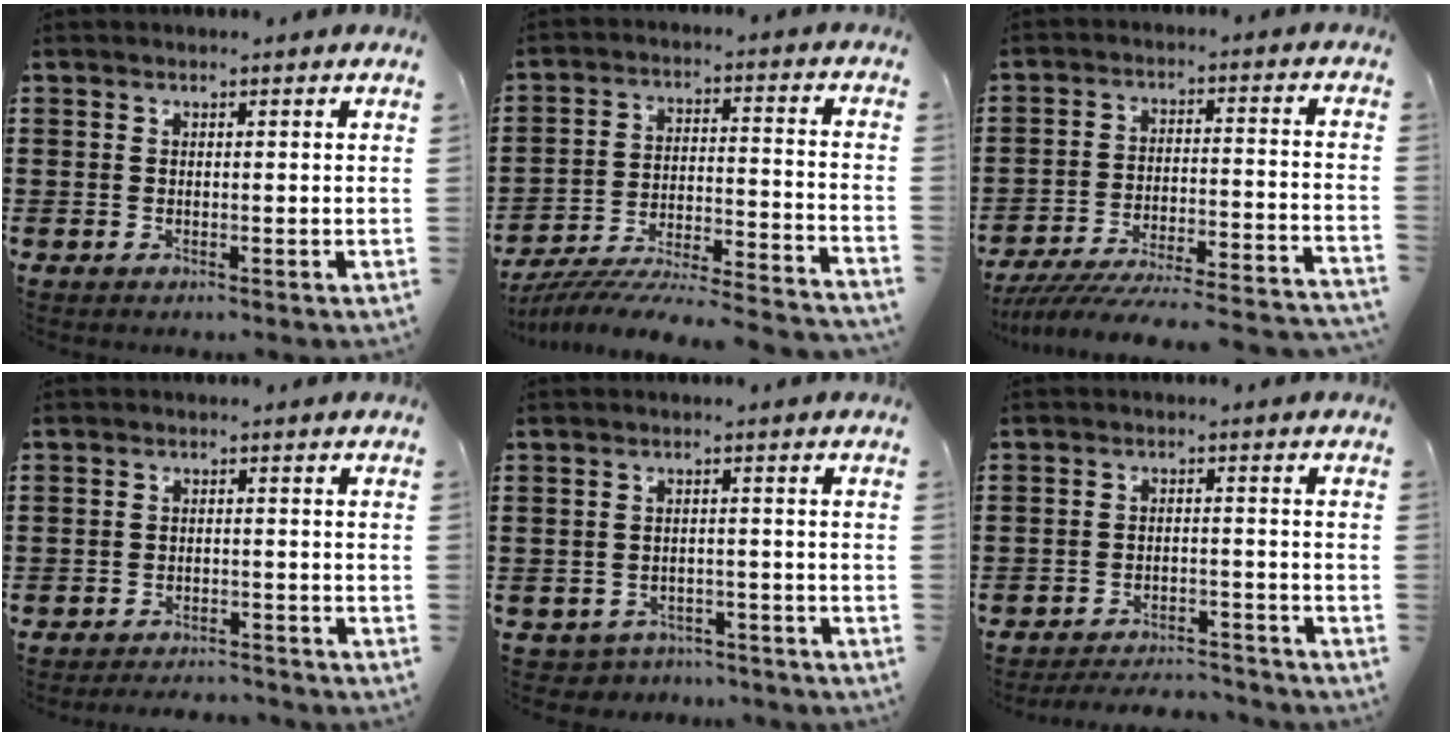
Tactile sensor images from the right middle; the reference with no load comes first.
{"total": 6.4, "force": [-6.2, -0.3, 1.7], "torque": [-0.034, -0.012, -0.126]}
{"total": 6.0, "force": [-5.6, -0.1, 2.1], "torque": [-0.046, -0.015, -0.114]}
{"total": 2.8, "force": [-2.7, 0.1, -0.3], "torque": [-0.003, -0.002, -0.061]}
{"total": 2.5, "force": [-2.4, 0.5, -0.3], "torque": [-0.007, -0.002, -0.054]}
{"total": 3.8, "force": [-3.8, 0.3, 0.0], "torque": [-0.005, 0.000, -0.080]}